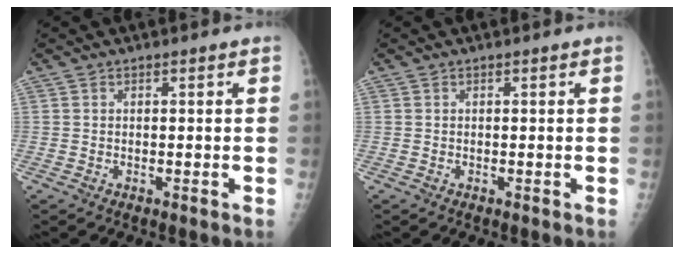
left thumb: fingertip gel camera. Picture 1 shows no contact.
{"total": 0.0}